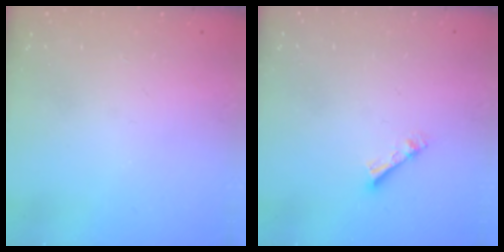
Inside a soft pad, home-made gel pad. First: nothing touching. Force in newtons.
{"total": 4.4, "press": 4.4, "slide": 0.5}